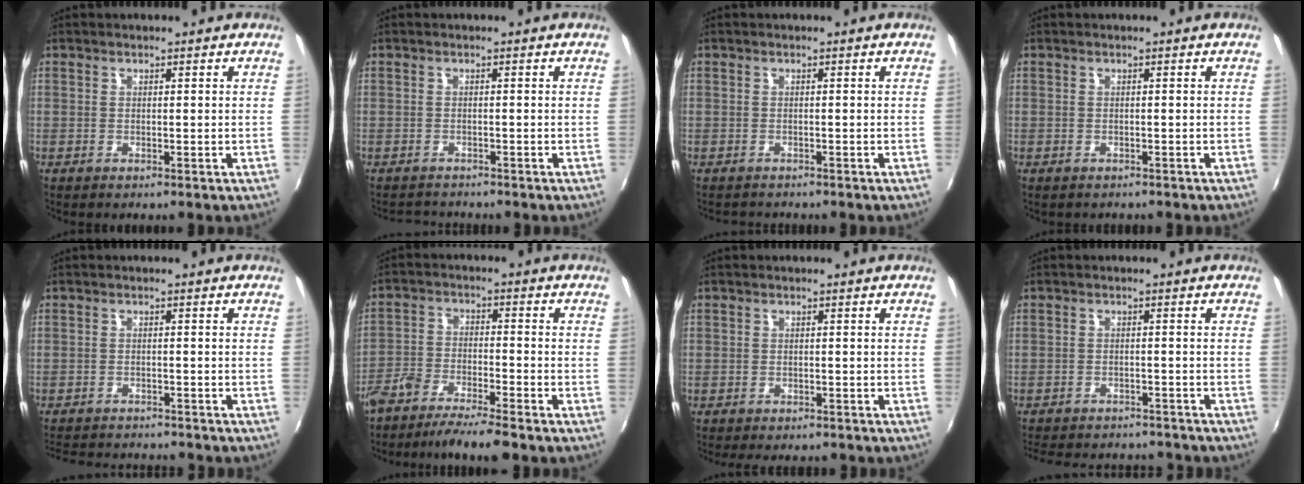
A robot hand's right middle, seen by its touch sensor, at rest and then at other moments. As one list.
[{"total": 2.4, "force": [-2.3, 0.7, -0.1], "torque": [-0.009, 0.002, -0.043]}, {"total": 1.5, "force": [-1.4, 0.5, 0.0], "torque": [-0.004, -0.002, -0.023]}, {"total": 0.9, "force": [-0.8, 0.4, 0.2], "torque": [-0.009, -0.001, -0.009]}, {"total": 10.4, "force": [-9.6, 2.4, 3.5], "torque": [-0.088, -0.009, -0.142]}, {"total": 8.5, "force": [-7.2, 1.0, 4.4], "torque": [-0.097, -0.002, -0.133]}, {"total": 3.9, "force": [-3.2, 1.8, 1.3], "torque": [-0.031, -0.003, -0.046]}, {"total": 14.7, "force": [-12.8, 4.6, 5.4], "torque": [-0.121, -0.004, -0.174]}]